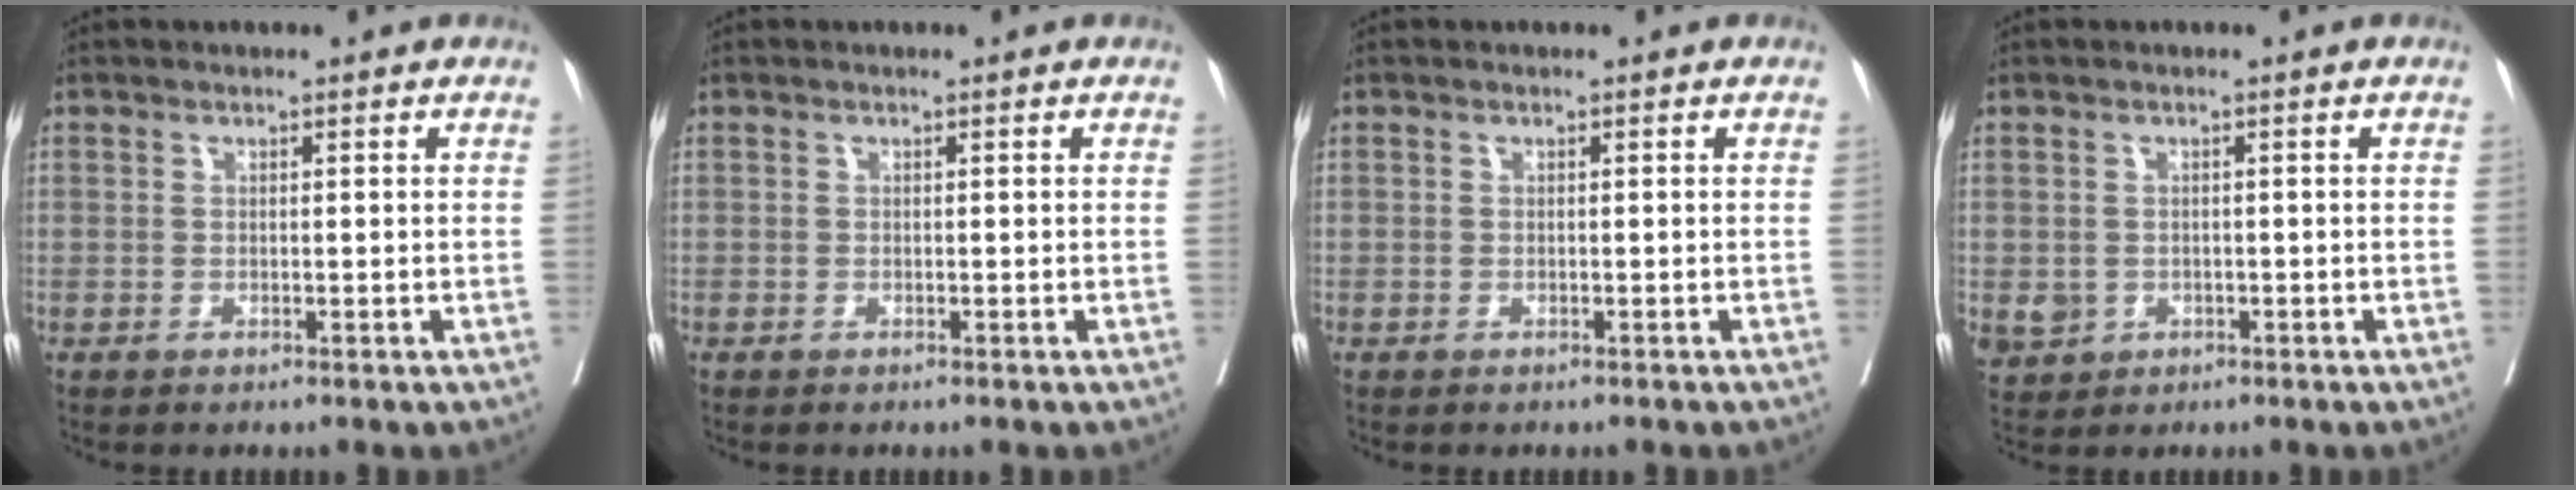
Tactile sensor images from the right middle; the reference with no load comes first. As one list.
[{"total": 0.0}, {"total": 0.0}, {"total": 3.2, "force": [-0.8, 3.0, 0.8], "torque": [-0.014, 0.001, -0.003]}]